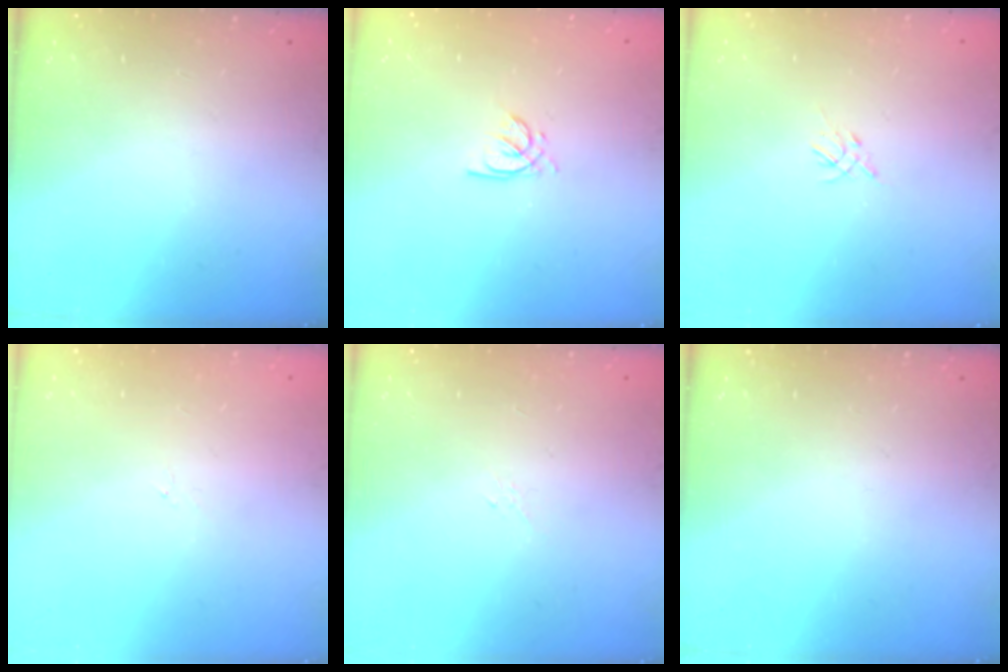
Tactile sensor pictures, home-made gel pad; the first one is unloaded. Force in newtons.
{"total": 2.6, "press": 2.6, "slide": 0.2}
{"total": 3.8, "press": 3.7, "slide": 0.8}
{"total": 0.0}
{"total": 2.1, "press": 2.0, "slide": 0.6}
{"total": 0.0}